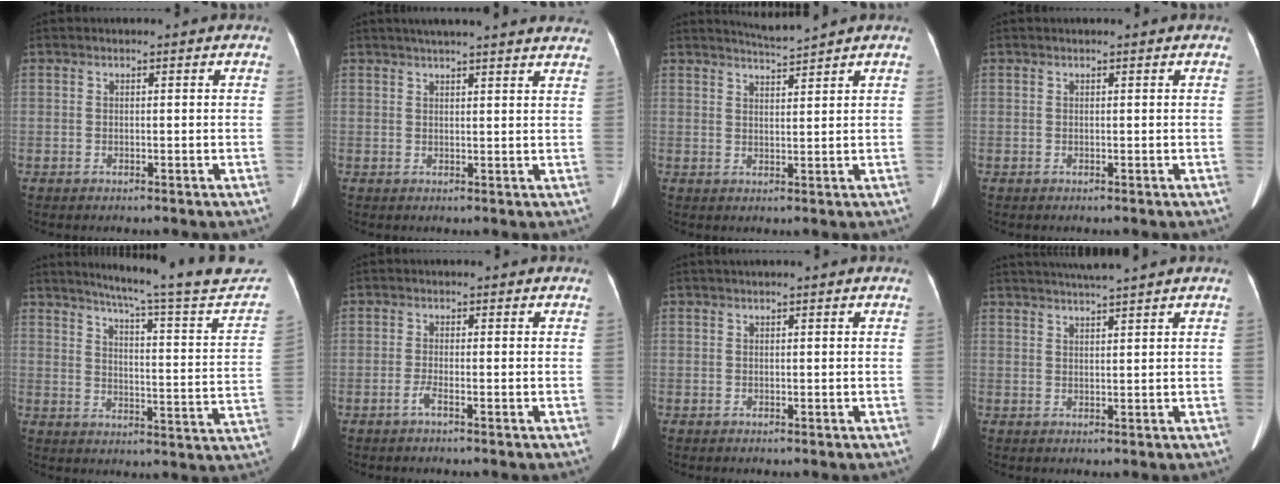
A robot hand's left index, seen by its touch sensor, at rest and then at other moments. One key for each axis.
{"total": 17.7, "fx": 16.0, "fy": 1.4, "fz": 7.5, "tx": -0.105, "ty": 0.021, "tz": 0.190}
{"total": 3.0, "fx": 2.7, "fy": -1.3, "fz": -0.1, "tx": -0.004, "ty": -0.007, "tz": 0.056}
{"total": 0.7, "fx": 0.7, "fy": 0.0, "fz": 0.2, "tx": -0.006, "ty": 0.016, "tz": 0.008}
{"total": 24.9, "fx": 22.6, "fy": 0.0, "fz": 10.4, "tx": -0.145, "ty": -0.087, "tz": 0.271}
{"total": 0.8, "fx": -0.8, "fy": 0.0, "fz": 0.2, "tx": -0.006, "ty": -0.007, "tz": -0.011}
{"total": 0.7, "fx": 0.5, "fy": -0.1, "fz": 0.5, "tx": -0.014, "ty": 0.020, "tz": 0.014}
{"total": 5.6, "fx": 5.0, "fy": -1.3, "fz": 2.2, "tx": -0.036, "ty": 0.014, "tz": 0.080}